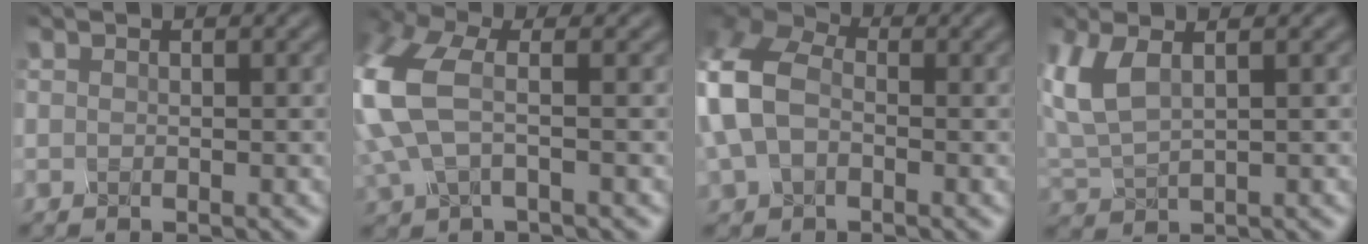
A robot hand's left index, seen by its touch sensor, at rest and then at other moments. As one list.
[{"total": 4.8, "force": [1.0, 2.1, 4.3], "torque": [-0.146, 0.007, 0.022]}, {"total": 5.8, "force": [0.7, 4.4, 3.8], "torque": [-0.140, 0.013, 0.010]}, {"total": 2.8, "force": [2.0, 0.7, 1.8], "torque": [-0.075, 0.008, 0.053]}]